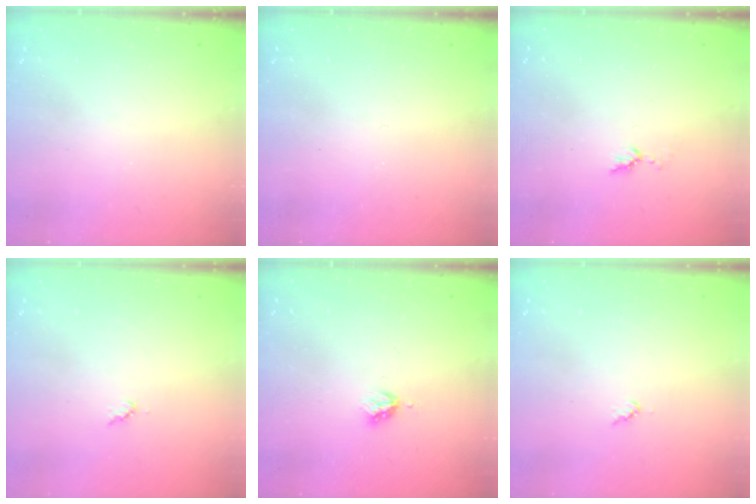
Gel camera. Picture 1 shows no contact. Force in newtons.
{"total": 0.0}
{"total": 3.7, "press": 3.6, "slide": 0.4}
{"total": 3.3, "press": 3.3, "slide": 0.4}
{"total": 2.9, "press": 2.8, "slide": 0.4}
{"total": 3.3, "press": 3.3, "slide": 0.4}